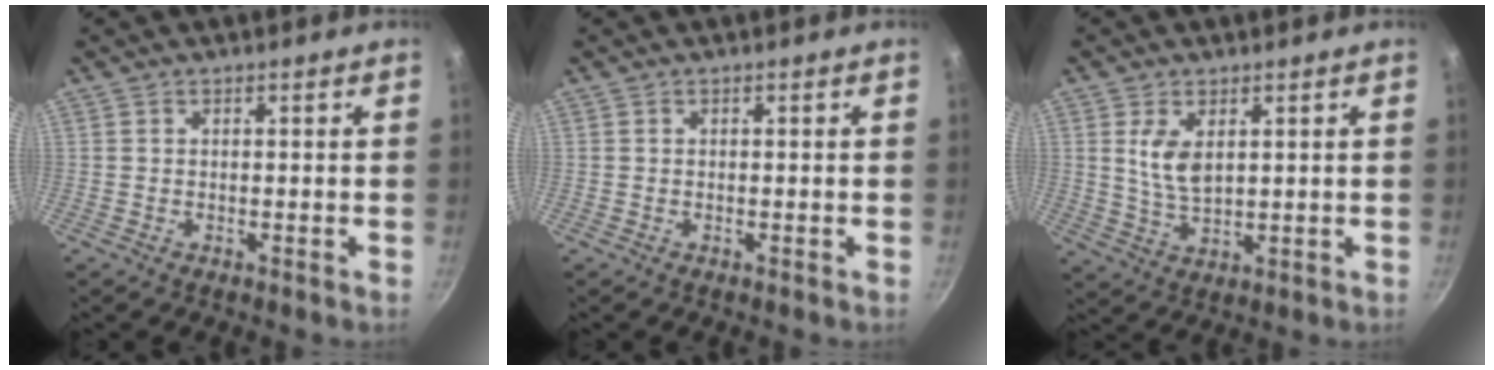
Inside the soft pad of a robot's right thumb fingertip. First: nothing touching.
{"total": 0.0}
{"total": 6.0, "force": [1.9, 3.2, 4.7], "torque": [-0.084, -0.021, 0.042]}